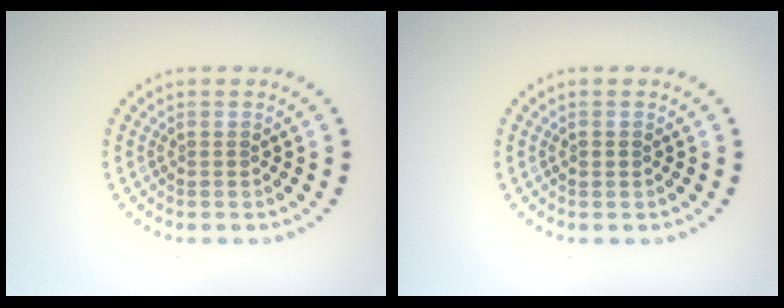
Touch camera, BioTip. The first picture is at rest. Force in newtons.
{"total": 0.8, "press": 0.8, "slide": 0.1}